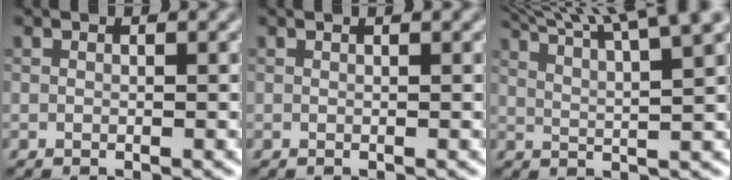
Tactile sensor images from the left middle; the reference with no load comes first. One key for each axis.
{"total": 0.6, "fx": 0.4, "fy": 0.2, "fz": 0.3, "tx": 0.001, "ty": 0.004, "tz": 0.003}
{"total": 11.0, "fx": 8.3, "fy": 2.5, "fz": 6.9, "tx": -0.084, "ty": 0.035, "tz": 0.080}